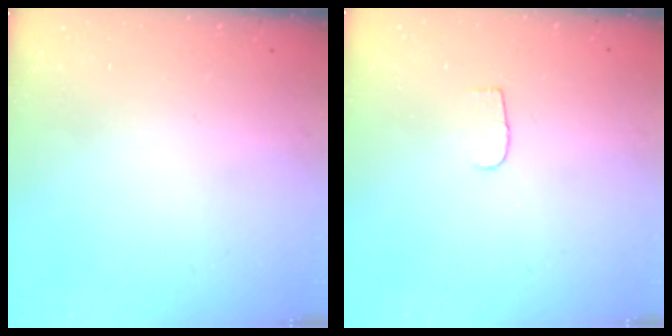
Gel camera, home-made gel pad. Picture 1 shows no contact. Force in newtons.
{"total": 3.8, "press": 3.7, "slide": 0.4}